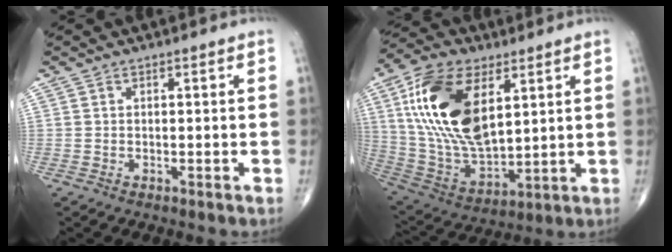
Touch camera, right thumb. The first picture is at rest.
{"total": 21.8, "force": [6.9, 11.3, 17.3], "torque": [-0.325, -0.024, 0.133]}